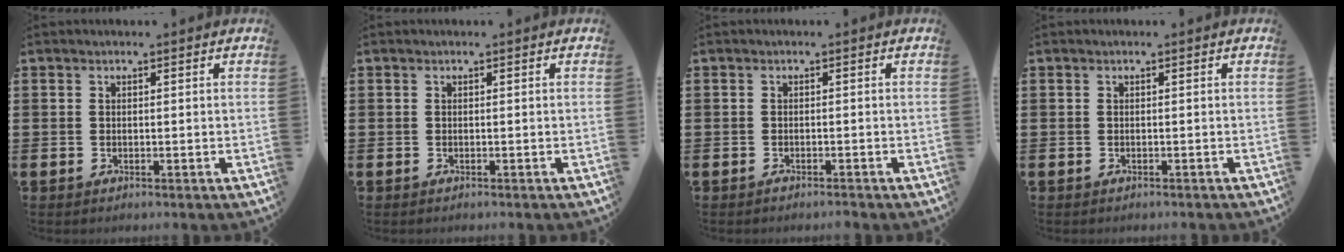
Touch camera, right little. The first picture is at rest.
{"total": 0.0}
{"total": 0.5, "force": [-0.5, 0.0, 0.0], "torque": [-0.002, -0.001, -0.010]}
{"total": 0.0}